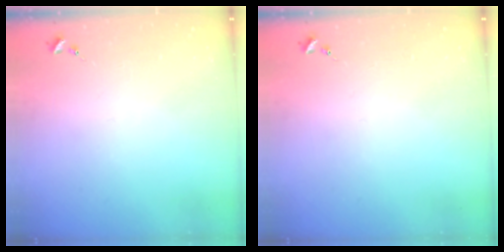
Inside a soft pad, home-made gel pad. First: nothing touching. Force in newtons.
{"total": 0.0}